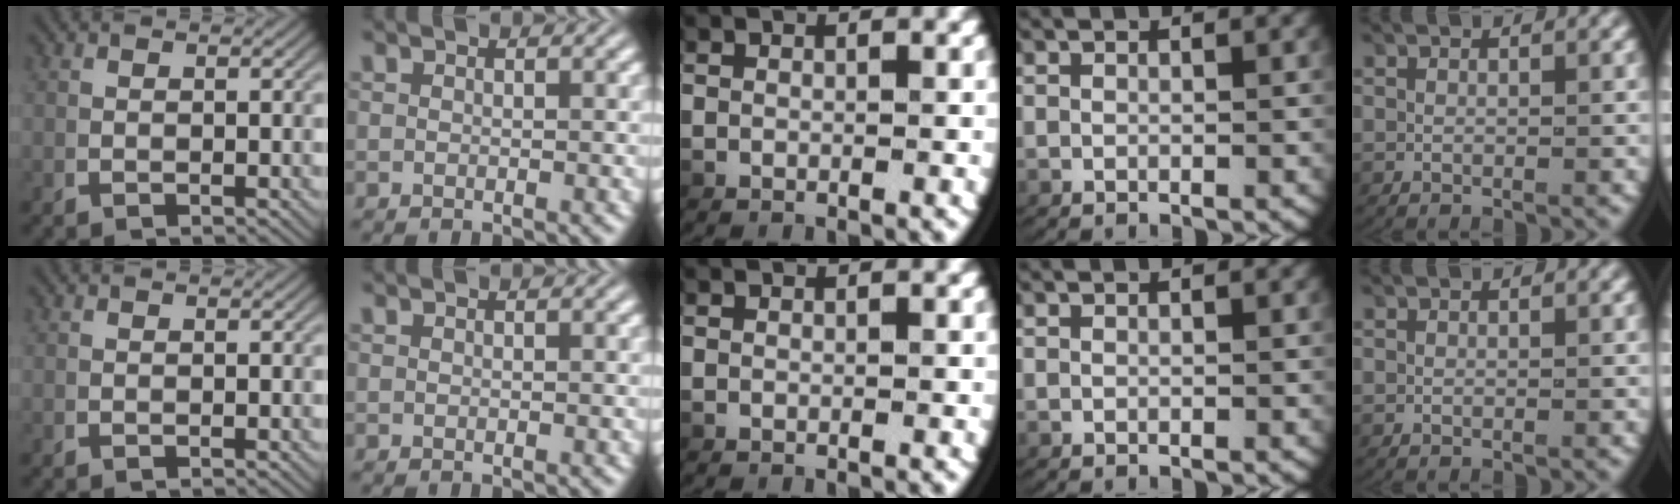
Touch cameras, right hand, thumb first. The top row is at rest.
{}